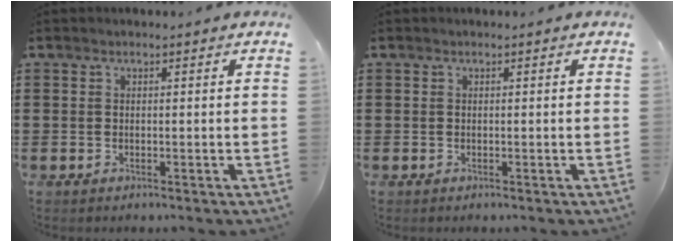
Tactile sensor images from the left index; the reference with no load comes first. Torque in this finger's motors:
{"motor_torque": [0.00, 0.00, 0.00, -0.01]}